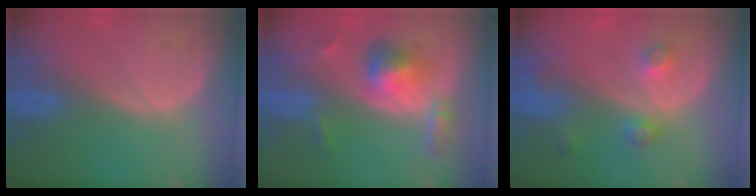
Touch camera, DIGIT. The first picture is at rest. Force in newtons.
{"total": 6.1, "press": 5.5, "slide": 2.7}
{"total": 3.8, "press": 3.5, "slide": 1.4}